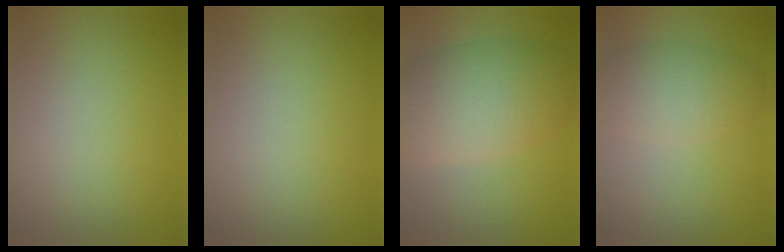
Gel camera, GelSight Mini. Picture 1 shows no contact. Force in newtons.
{"total": 0.0}
{"total": 8.4, "press": 8.4, "slide": 0.5}
{"total": 4.2, "press": 4.2, "slide": 0.4}